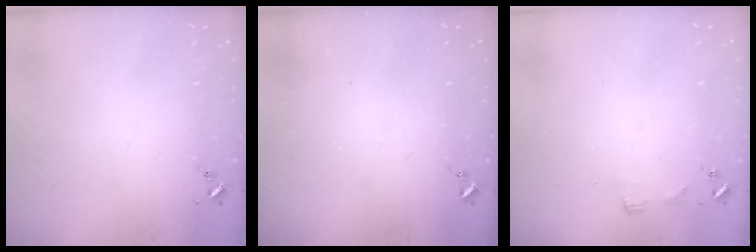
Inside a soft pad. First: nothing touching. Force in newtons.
{"total": 0.0}
{"total": 3.4, "press": 3.3, "slide": 0.4}